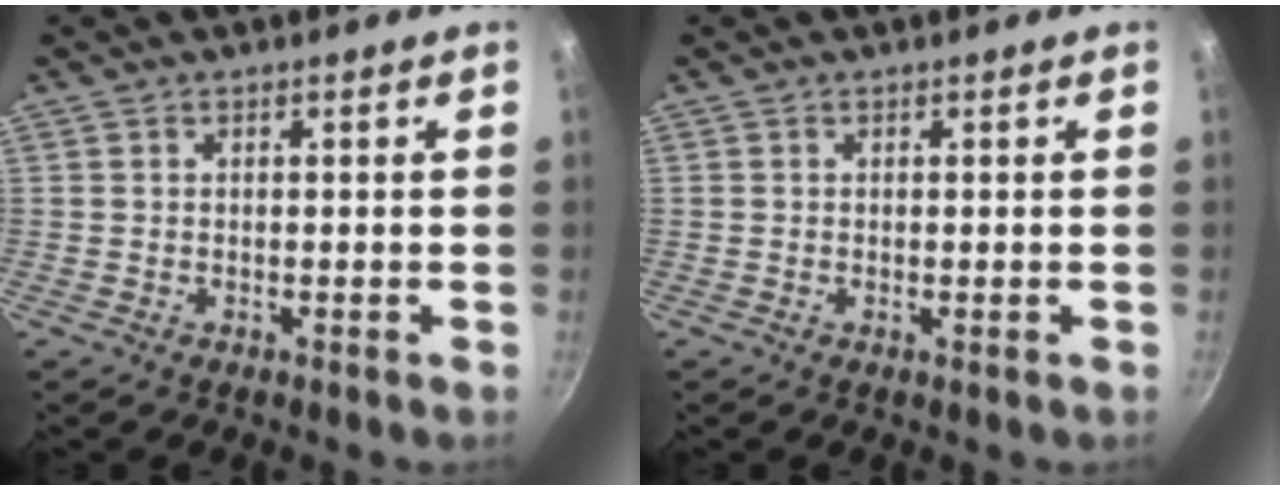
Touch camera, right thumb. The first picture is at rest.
{"total": 0.0}